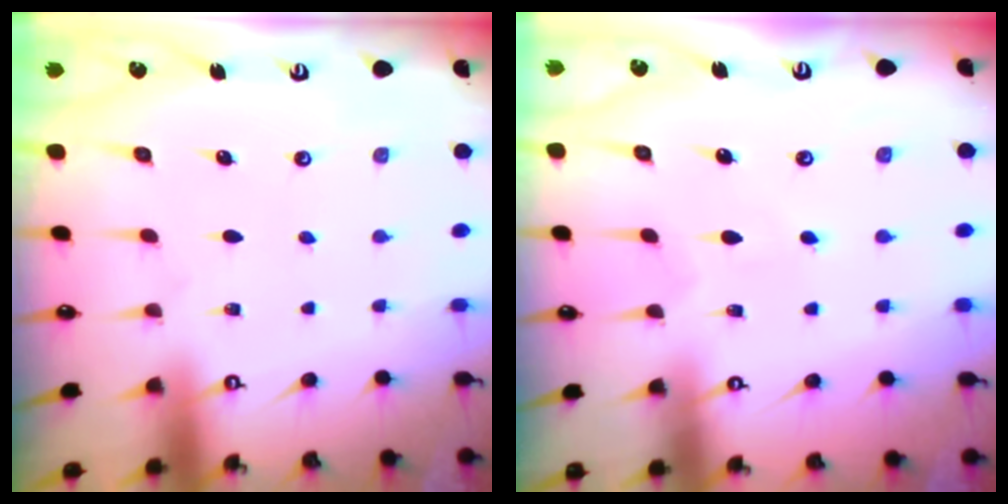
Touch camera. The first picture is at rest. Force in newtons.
{"total": 4.3, "press": 4.2, "slide": 0.6}